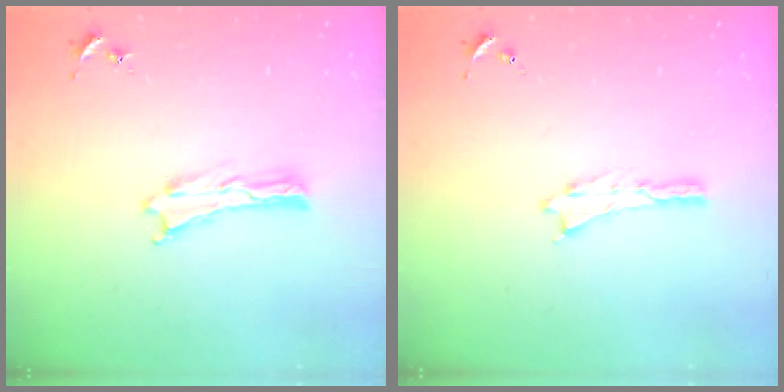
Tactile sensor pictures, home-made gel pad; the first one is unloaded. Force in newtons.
{"total": 0.0}